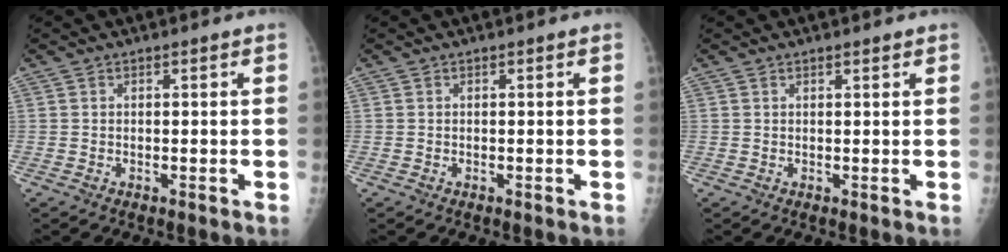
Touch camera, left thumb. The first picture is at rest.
{"total": 0.0}
{"total": 1.0, "force": [0.7, 0.3, 0.5], "torque": [-0.007, -0.003, 0.010]}